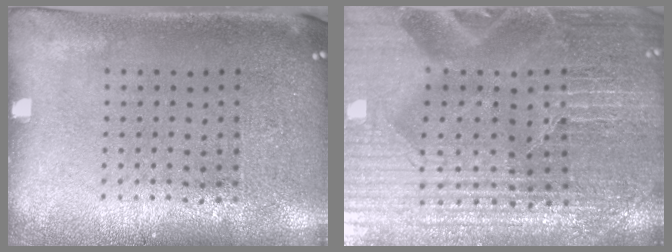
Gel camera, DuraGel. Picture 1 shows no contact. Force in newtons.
{"total": 4.4, "press": 4.3, "slide": 1.0}